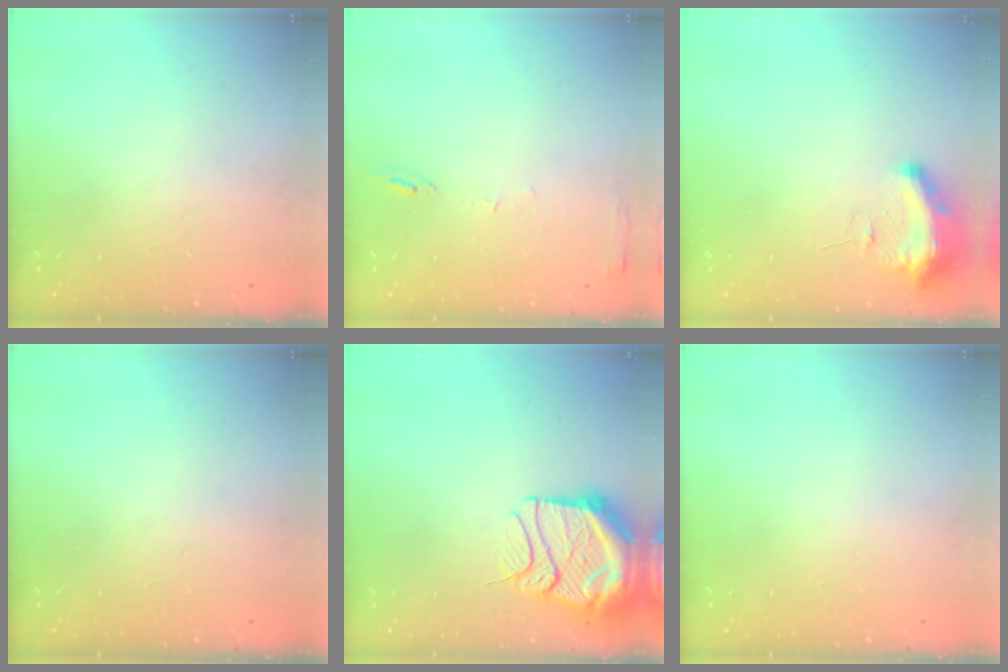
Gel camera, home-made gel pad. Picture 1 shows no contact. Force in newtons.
{"total": 6.0, "press": 6.0, "slide": 0.6}
{"total": 9.4, "press": 9.3, "slide": 1.3}
{"total": 0.0}
{"total": 17.9, "press": 16.5, "slide": 6.9}
{"total": 0.0}